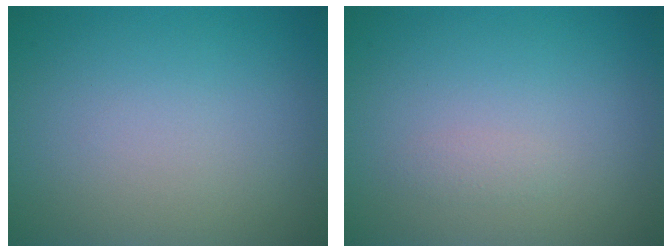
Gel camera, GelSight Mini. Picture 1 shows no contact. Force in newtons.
{"total": 0.6, "press": 0.6, "slide": 0.0}